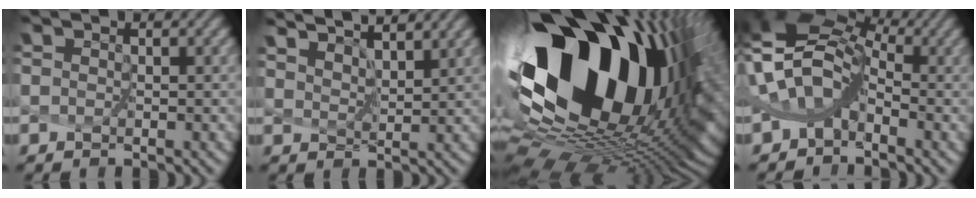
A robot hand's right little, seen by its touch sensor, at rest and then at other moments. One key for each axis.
{"total": 5.8, "fx": 5.5, "fy": 0.4, "fz": 1.8, "tx": -0.036, "ty": 0.002, "tz": 0.089}
{"total": 18.7, "fx": 4.7, "fy": 10.1, "fz": 15.0, "tx": -0.238, "ty": -0.022, "tz": 0.107}
{"total": 5.7, "fx": -1.1, "fy": 3.7, "fz": 4.2, "tx": -0.063, "ty": 0.016, "tz": -0.028}